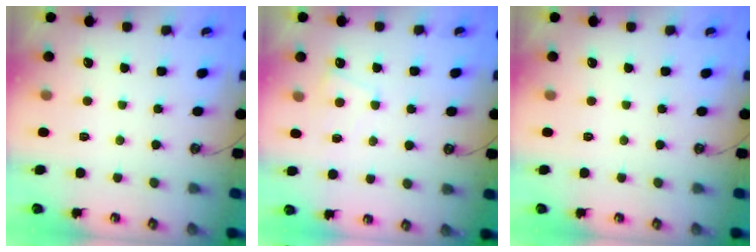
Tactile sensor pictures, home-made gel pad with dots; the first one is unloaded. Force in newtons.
{"total": 1.1, "press": 1.0, "slide": 0.4}
{"total": 0.0}